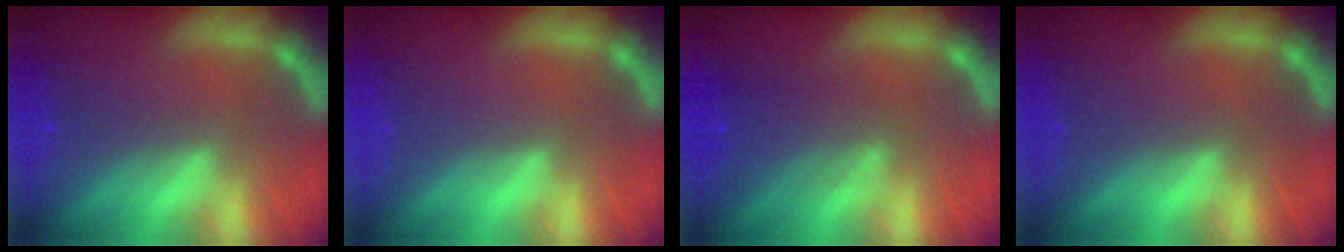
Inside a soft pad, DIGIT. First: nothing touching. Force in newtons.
{"total": 0.0}
{"total": 4.1}
{"total": 0.0}